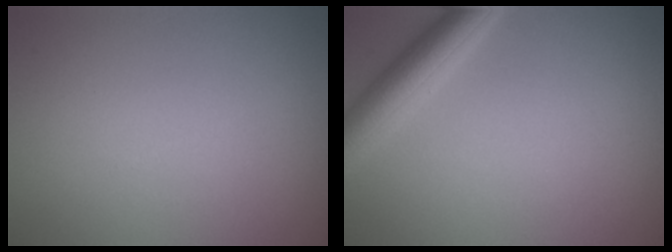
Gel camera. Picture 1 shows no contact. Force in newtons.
{"total": 4.2, "press": 4.2, "slide": 0.2}